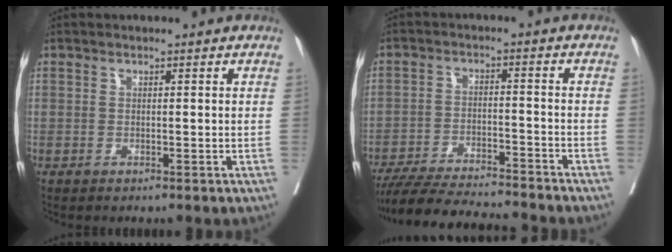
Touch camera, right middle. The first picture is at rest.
{"total": 13.9, "force": [-13.0, 0.1, 4.9], "torque": [-0.072, -0.012, -0.207]}